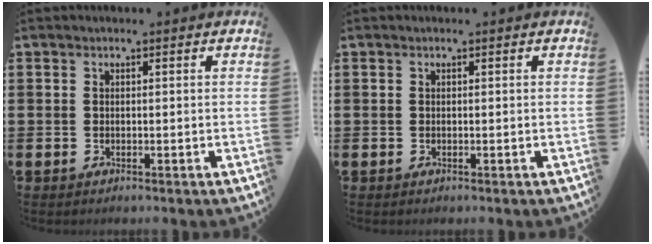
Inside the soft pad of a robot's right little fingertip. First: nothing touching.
{"total": 0.0}